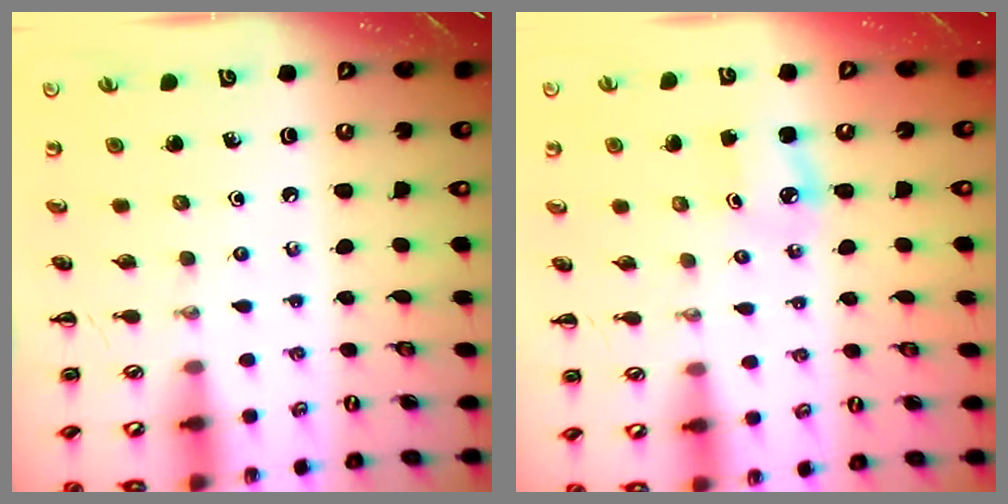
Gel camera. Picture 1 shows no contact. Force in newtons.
{"total": 3.2, "press": 3.1, "slide": 0.7}